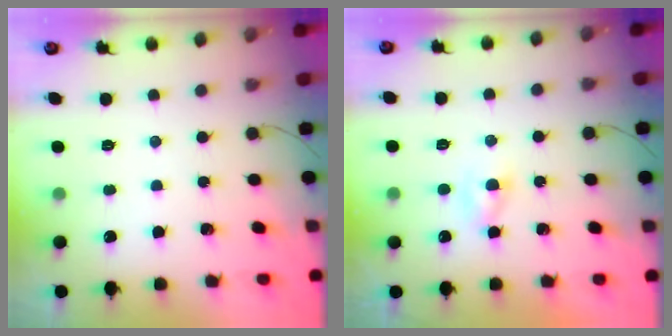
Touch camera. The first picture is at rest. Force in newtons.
{"total": 2.2, "press": 2.2, "slide": 0.5}